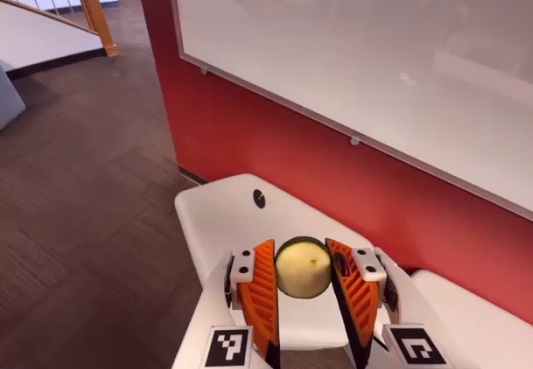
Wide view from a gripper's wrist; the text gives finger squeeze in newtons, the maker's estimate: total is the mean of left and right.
{"total": 10.7, "left": 11.3, "right": 10.0}